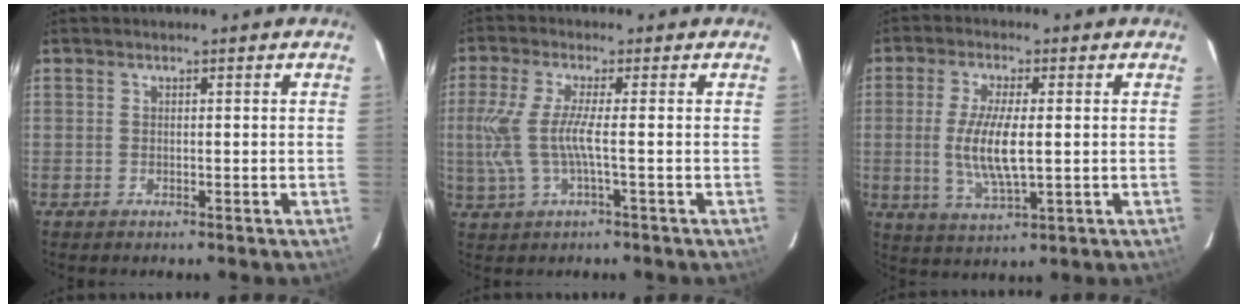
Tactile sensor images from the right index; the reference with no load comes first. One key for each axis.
{"total": 7.2, "fx": -0.9, "fy": 0.6, "fz": 7.1, "tx": -0.165, "ty": -0.004, "tz": -0.012}
{"total": 9.0, "fx": -0.3, "fy": 2.4, "fz": 8.7, "tx": -0.174, "ty": -0.010, "tz": -0.002}